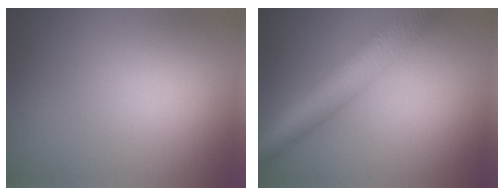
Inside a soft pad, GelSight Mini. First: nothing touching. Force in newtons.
{"total": 7.4, "press": 7.4, "slide": 0.3}